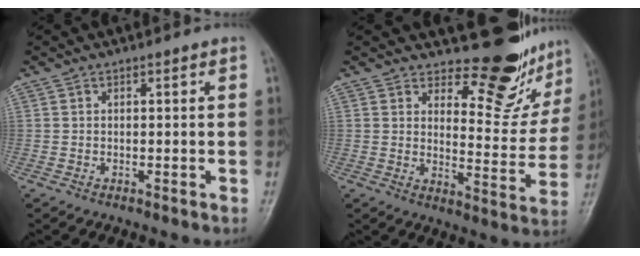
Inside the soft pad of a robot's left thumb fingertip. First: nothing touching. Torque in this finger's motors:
{"motor_torque": [-0.09, -0.10, 0.23, 0.15, -0.02]}